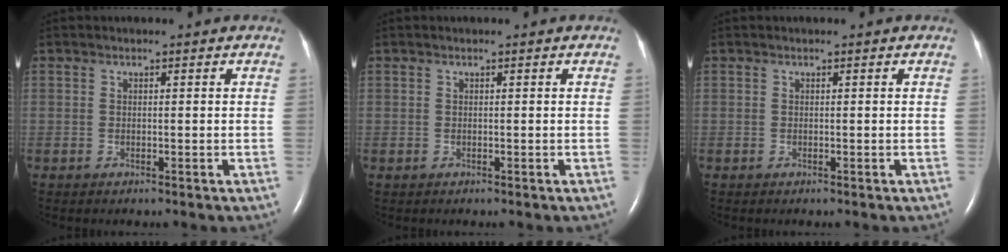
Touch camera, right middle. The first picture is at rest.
{"total": 0.0}
{"total": 0.0}